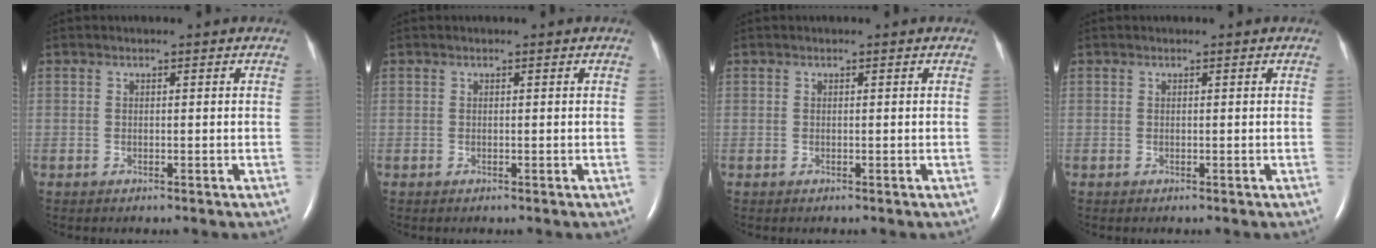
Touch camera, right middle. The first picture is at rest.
{"total": 0.0}
{"total": 0.0}
{"total": 0.0}